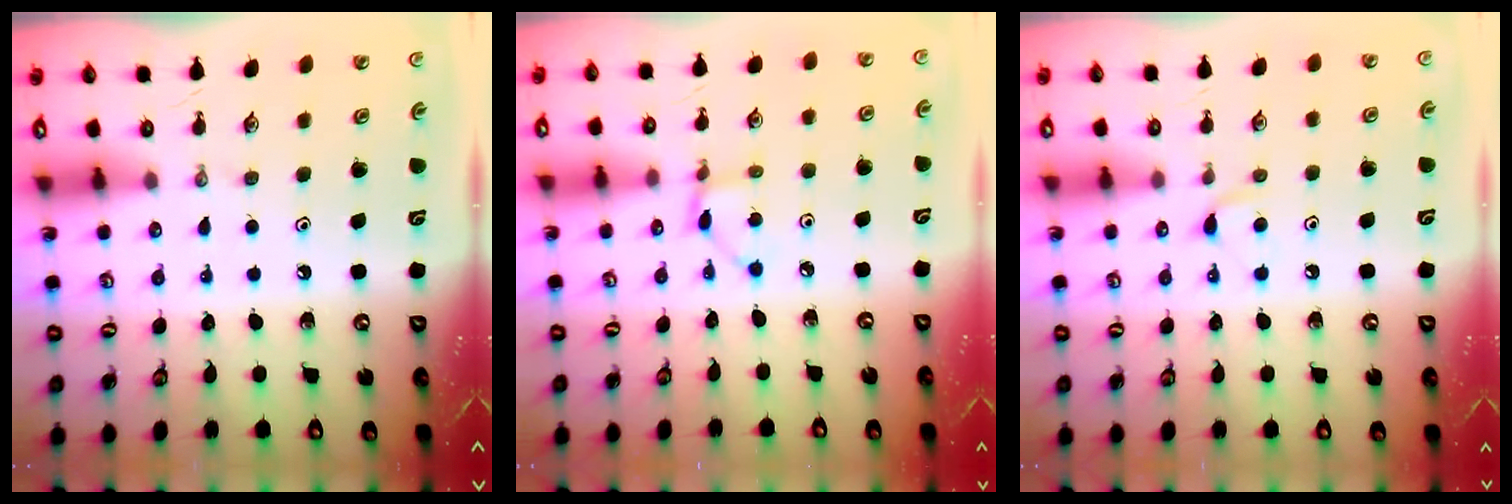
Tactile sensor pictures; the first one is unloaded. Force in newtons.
{"total": 3.2, "press": 3.1, "slide": 0.4}
{"total": 5.0, "press": 5.0, "slide": 0.7}